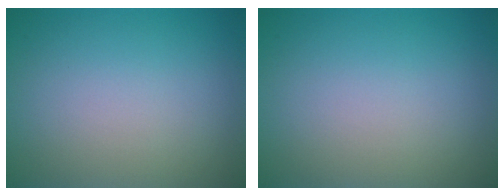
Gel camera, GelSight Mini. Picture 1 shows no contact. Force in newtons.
{"total": 0.0}